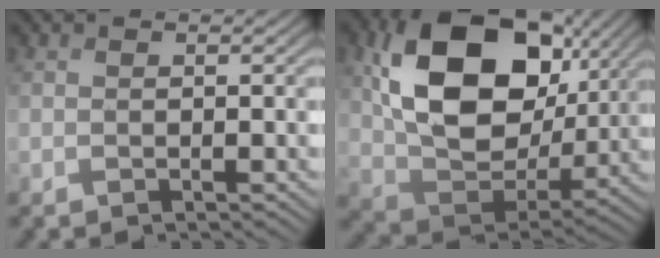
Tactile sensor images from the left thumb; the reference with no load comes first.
{"total": 17.0, "force": [4.9, 11.7, 11.3], "torque": [-0.240, 0.002, 0.094]}